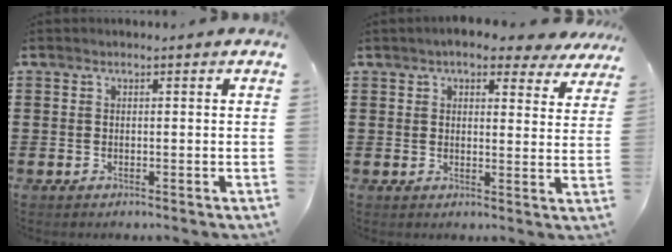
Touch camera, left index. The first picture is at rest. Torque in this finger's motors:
{"motor_torque": [2.14, 0.00, 0.70, 0.12]}